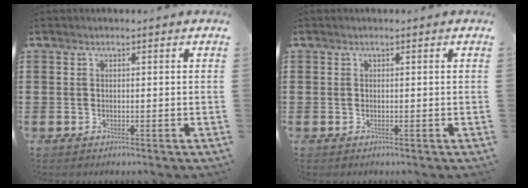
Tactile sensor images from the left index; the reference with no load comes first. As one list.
[{"total": 0.0}]